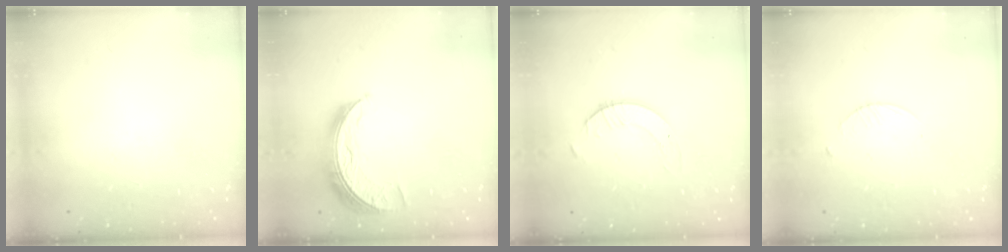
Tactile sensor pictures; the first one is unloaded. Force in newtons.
{"total": 8.7, "press": 8.7, "slide": 0.6}
{"total": 2.3, "press": 2.3, "slide": 0.2}
{"total": 1.5, "press": 1.5, "slide": 0.2}